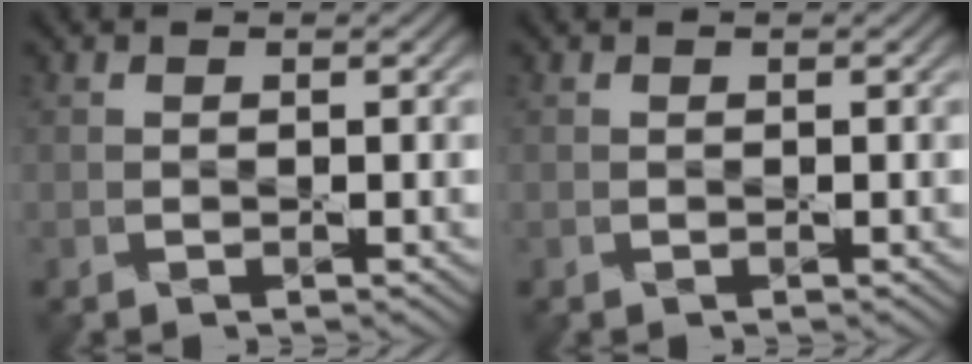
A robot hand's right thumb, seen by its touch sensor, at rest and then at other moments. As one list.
[{"total": 0.0}]